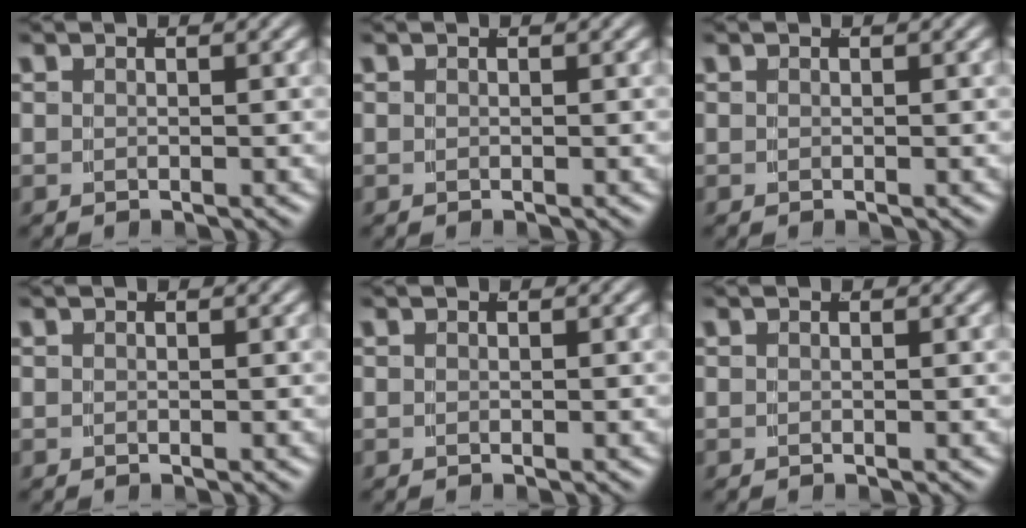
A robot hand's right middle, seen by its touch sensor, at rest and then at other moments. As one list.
[{"total": 0.0}, {"total": 0.0}, {"total": 0.0}, {"total": 0.0}, {"total": 0.0}]